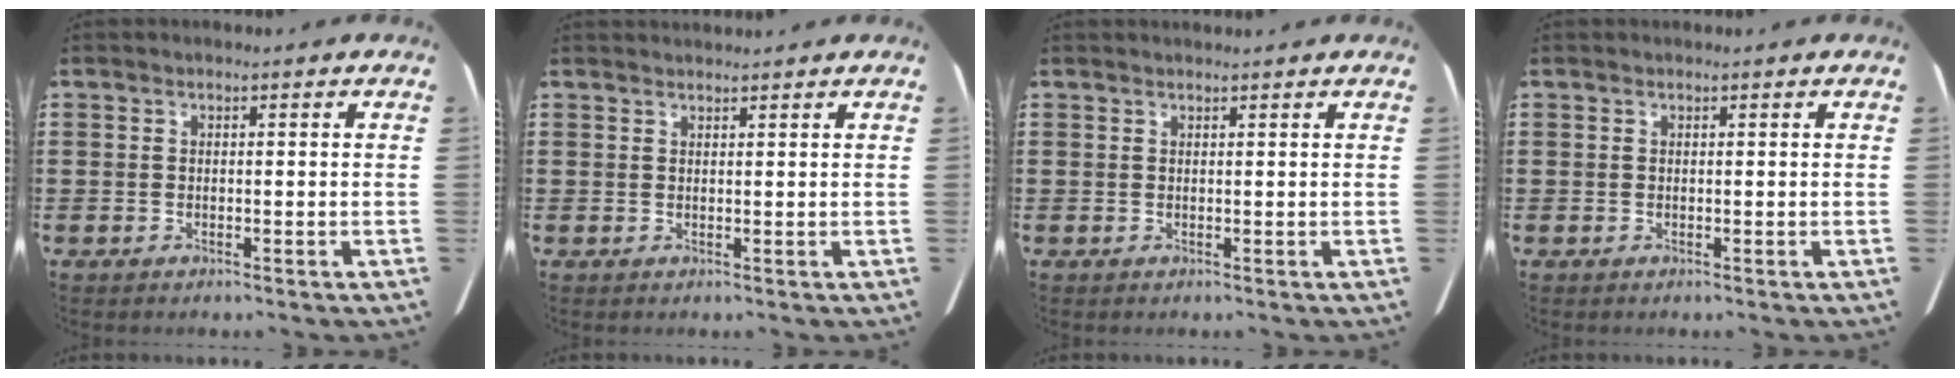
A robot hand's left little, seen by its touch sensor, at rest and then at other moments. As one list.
[{"total": 1.1, "force": [1.1, 0.0, 0.1], "torque": [0.006, -0.003, 0.019]}, {"total": 0.7, "force": [0.7, -0.1, 0.1], "torque": [-0.003, 0.000, 0.014]}, {"total": 0.0}]